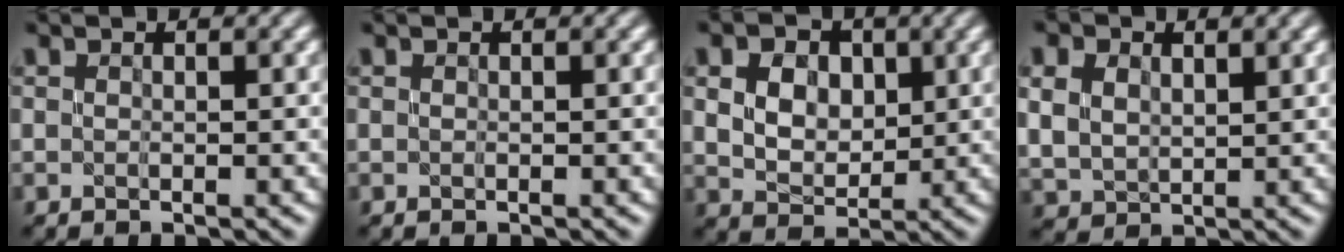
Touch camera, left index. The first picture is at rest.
{"total": 0.0}
{"total": 6.3, "force": [2.1, 4.6, 3.7], "torque": [-0.075, 0.020, 0.029]}
{"total": 4.2, "force": [1.6, 2.9, 2.5], "torque": [-0.062, 0.000, 0.031]}